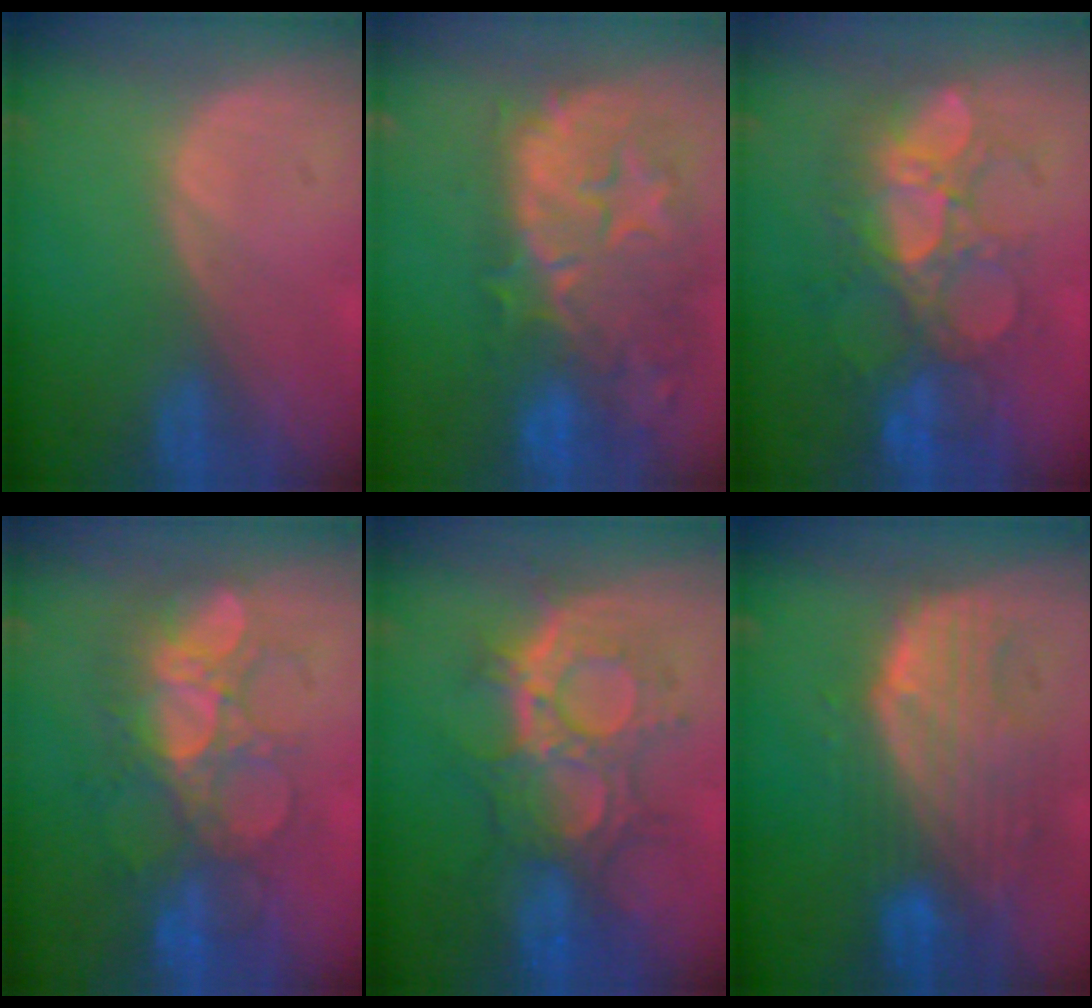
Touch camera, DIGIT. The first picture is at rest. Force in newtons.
{"total": 12.7, "press": 11.4, "slide": 5.6}
{"total": 9.6, "press": 9.0, "slide": 3.2}
{"total": 8.8, "press": 8.7, "slide": 1.6}
{"total": 9.4, "press": 9.4, "slide": 1.1}
{"total": 10.1, "press": 8.8, "slide": 4.9}